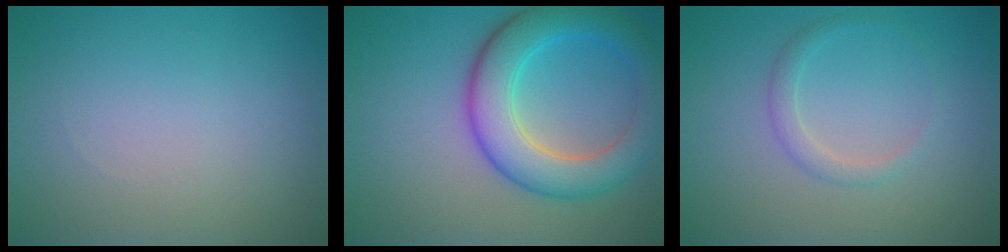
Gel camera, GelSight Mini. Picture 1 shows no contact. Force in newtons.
{"total": 7.1, "press": 7.1, "slide": 0.3}
{"total": 1.4, "press": 1.4, "slide": 0.0}